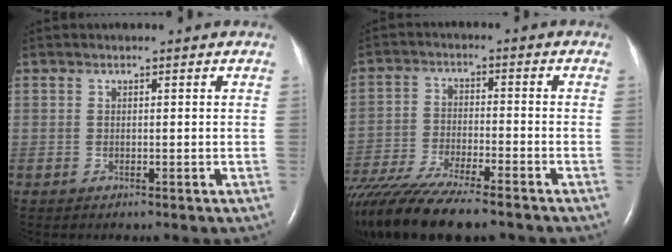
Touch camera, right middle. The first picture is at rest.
{"total": 16.8, "force": [-13.6, 2.8, 9.5], "torque": [-0.199, -0.043, -0.231]}